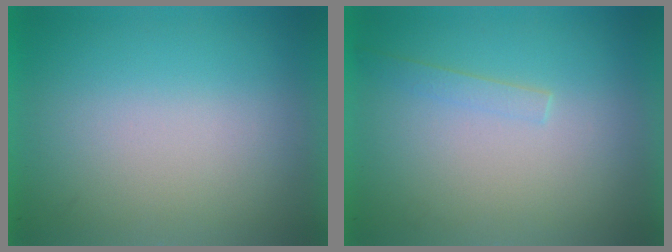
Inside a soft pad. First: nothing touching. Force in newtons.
{"total": 1.1}